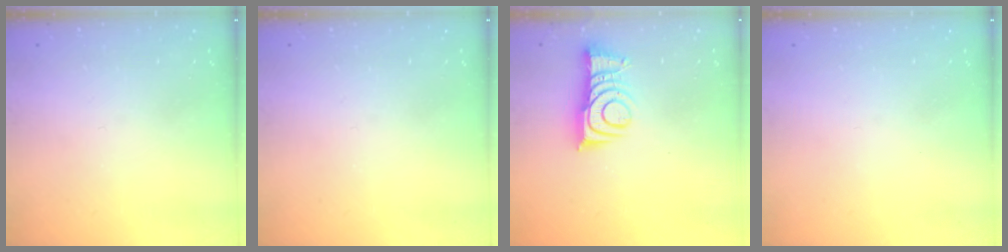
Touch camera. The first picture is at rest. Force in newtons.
{"total": 0.0}
{"total": 10.0, "press": 9.9, "slide": 1.0}
{"total": 0.0}